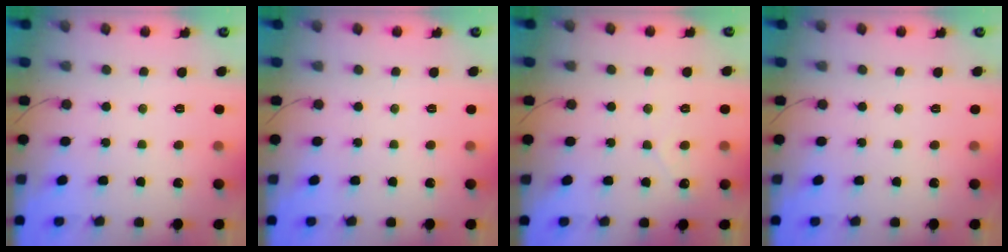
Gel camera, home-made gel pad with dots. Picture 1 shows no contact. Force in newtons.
{"total": 0.0}
{"total": 1.6, "press": 1.6, "slide": 0.2}
{"total": 0.0}